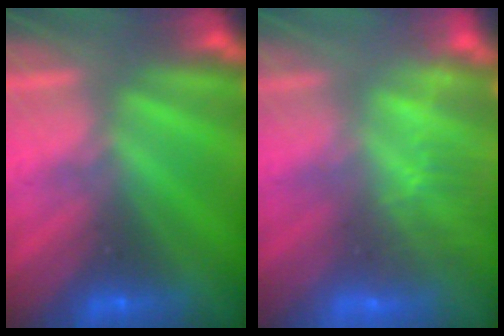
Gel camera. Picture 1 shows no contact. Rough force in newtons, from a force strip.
{"total": 3.6}